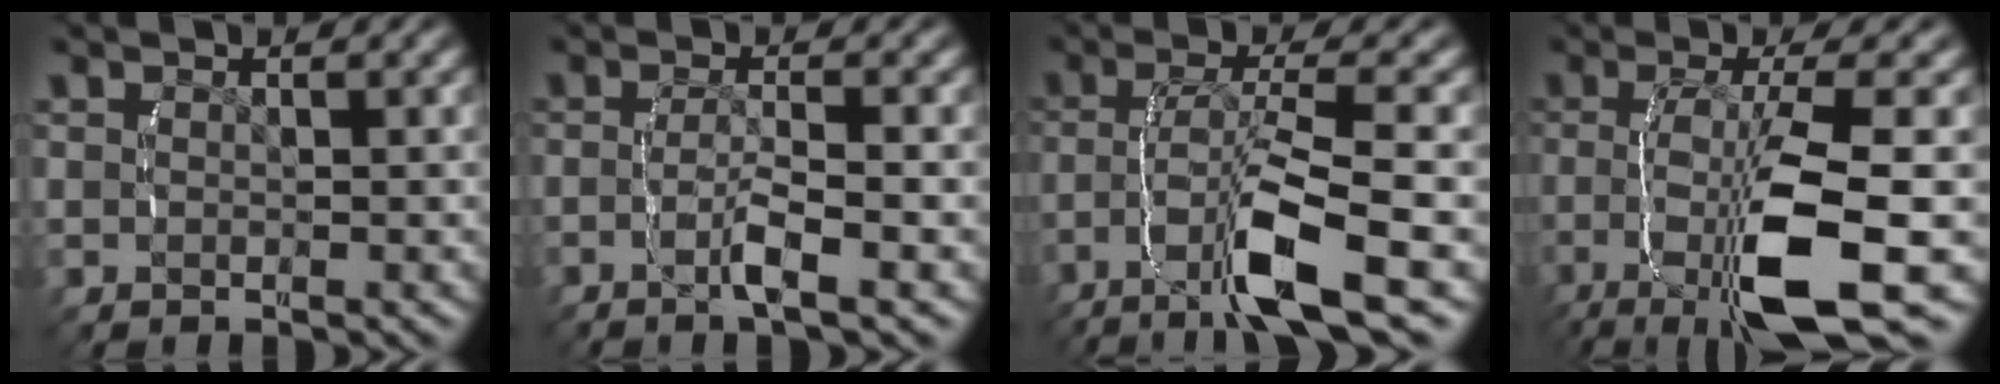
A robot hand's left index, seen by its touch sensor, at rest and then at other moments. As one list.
[{"total": 2.8, "force": [-1.3, -0.1, 2.5], "torque": [-0.053, -0.004, -0.023]}, {"total": 6.6, "force": [-3.5, 1.0, 5.5], "torque": [-0.105, -0.009, -0.047]}, {"total": 9.2, "force": [-2.8, 2.8, 8.3], "torque": [-0.159, -0.021, -0.025]}]